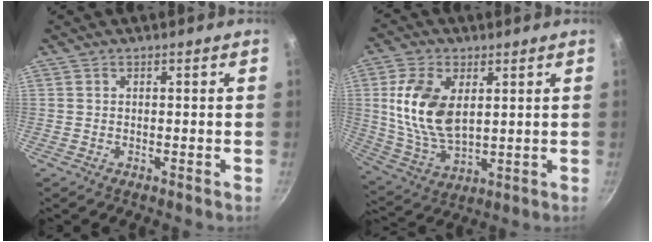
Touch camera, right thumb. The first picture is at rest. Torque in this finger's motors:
{"motor_torque": [0.09, 0.06, 1.49, 0.07, 0.51]}